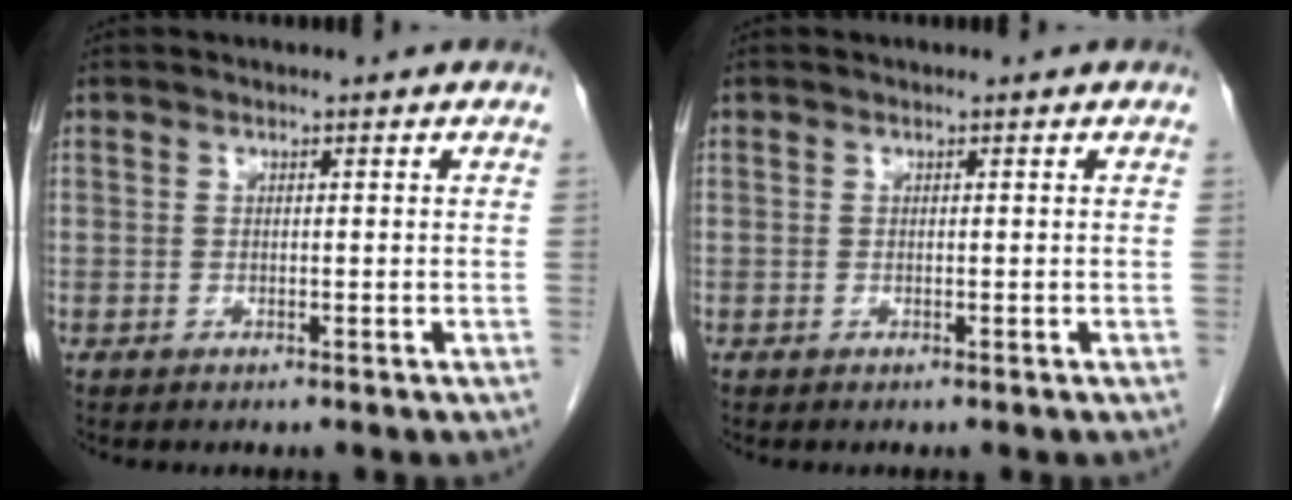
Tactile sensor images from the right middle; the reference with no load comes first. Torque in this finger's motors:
{"motor_torque": [-0.18, 0.22, -0.02, 0.00]}